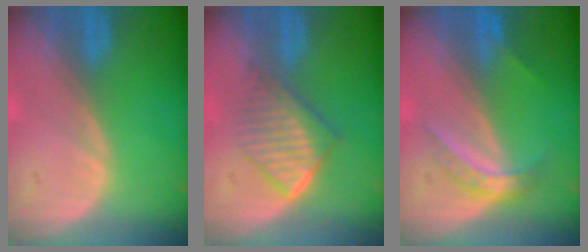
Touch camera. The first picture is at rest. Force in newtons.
{"total": 6.7, "press": 5.8, "slide": 3.3}
{"total": 4.5, "press": 4.0, "slide": 2.1}